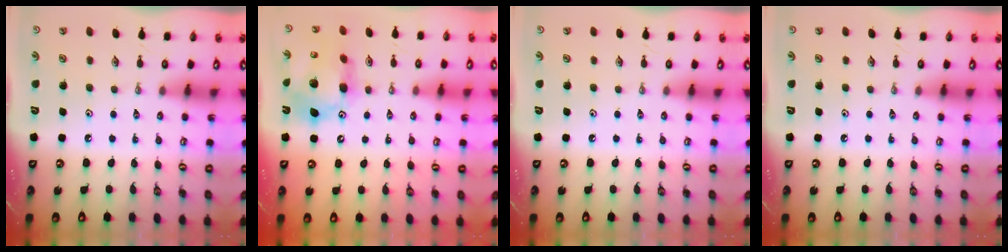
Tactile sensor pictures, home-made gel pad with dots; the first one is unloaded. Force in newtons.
{"total": 15.2, "press": 15.1, "slide": 1.5}
{"total": 0.0}
{"total": 0.0}